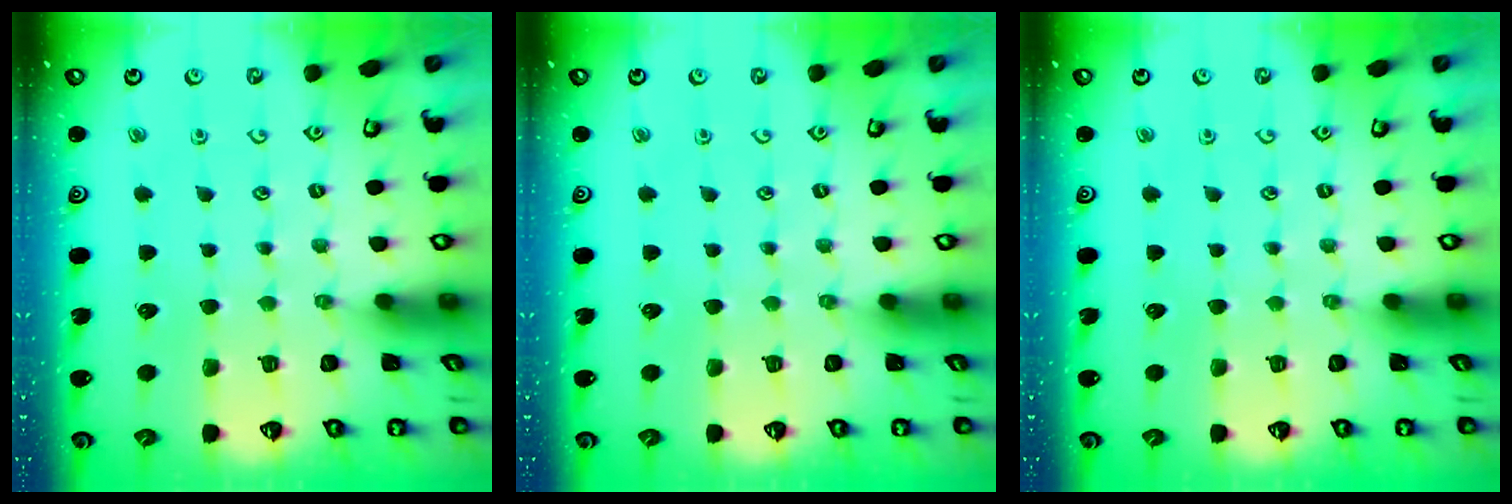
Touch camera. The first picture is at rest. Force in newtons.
{"total": 0.0}
{"total": 0.0}